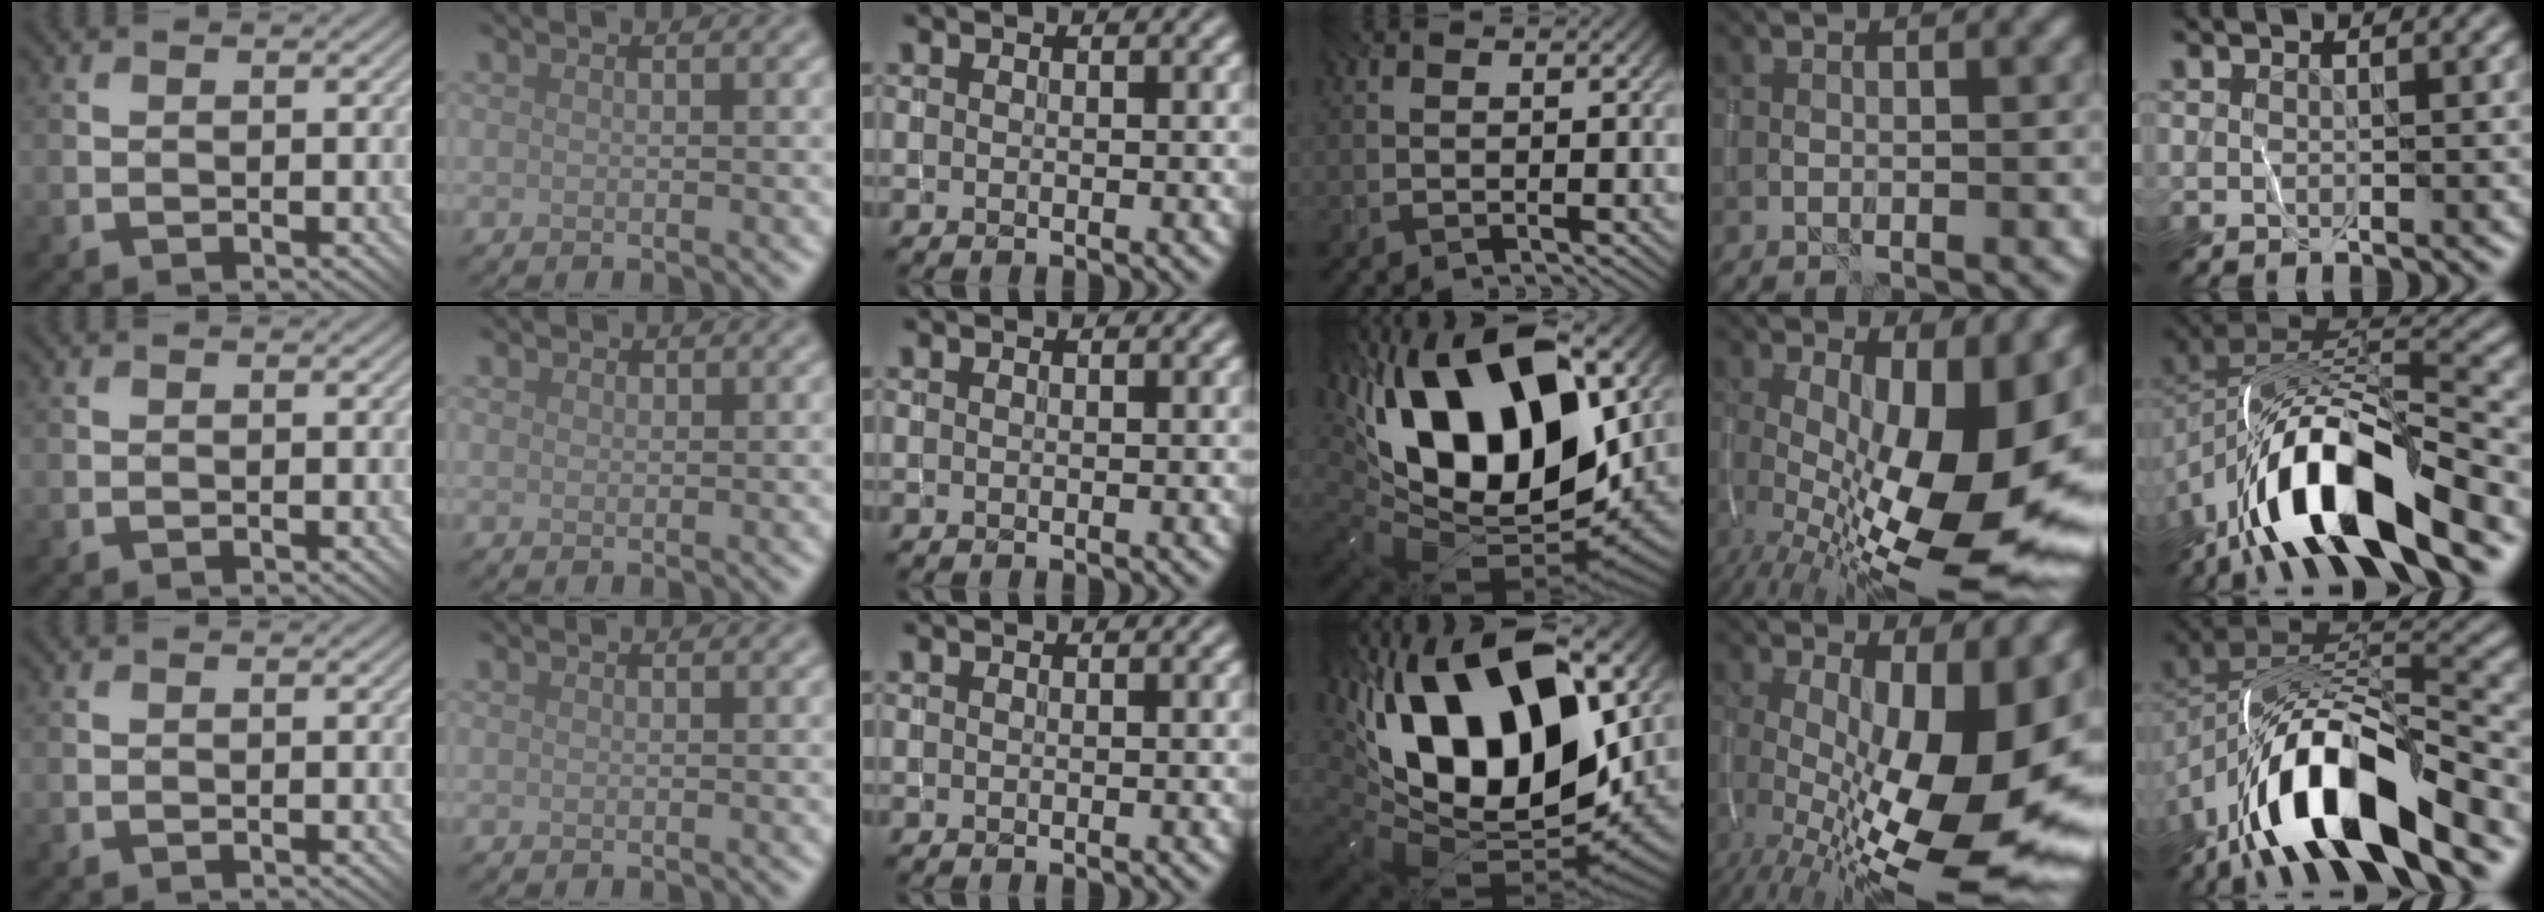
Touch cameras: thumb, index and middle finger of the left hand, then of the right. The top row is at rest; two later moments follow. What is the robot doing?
{"motion": "wrap", "object": "yarn"}